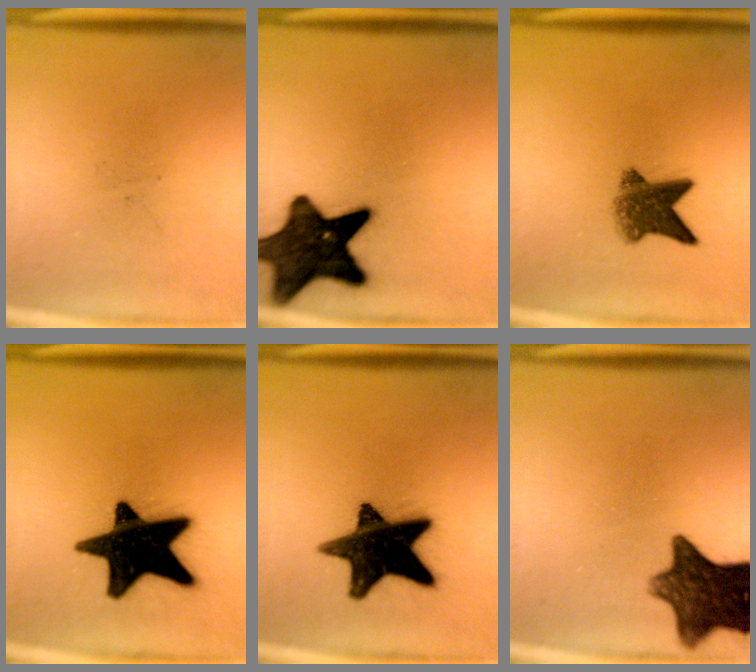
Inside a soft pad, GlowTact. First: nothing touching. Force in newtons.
{"total": 15.4}
{"total": 6.2}
{"total": 19.7}
{"total": 17.6}
{"total": 11.6}